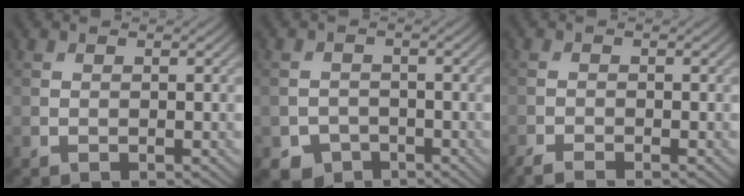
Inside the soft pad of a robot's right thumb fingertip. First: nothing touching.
{"total": 3.3, "force": [-2.3, 2.2, 0.8], "torque": [-0.012, -0.007, -0.044]}
{"total": 1.9, "force": [-1.7, 0.2, 0.8], "torque": [-0.018, -0.006, -0.037]}